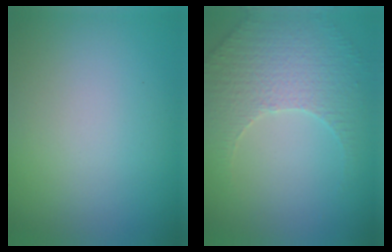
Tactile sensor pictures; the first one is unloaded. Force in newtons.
{"total": 3.8, "press": 3.6, "slide": 1.2}